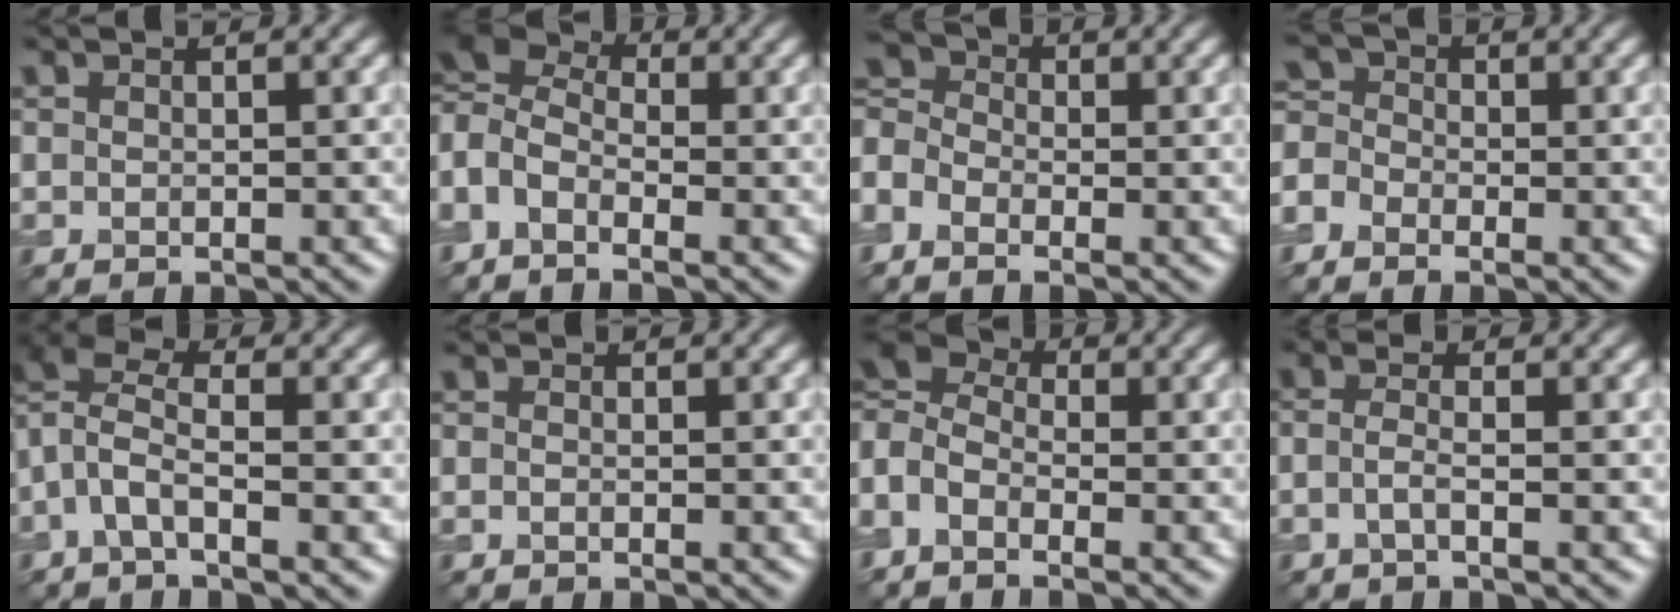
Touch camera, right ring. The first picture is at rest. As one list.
[{"total": 5.8, "force": [-0.6, 3.6, 4.4], "torque": [-0.100, 0.008, -0.026]}, {"total": 5.2, "force": [-2.2, 3.4, 3.3], "torque": [-0.095, 0.002, -0.042]}, {"total": 3.7, "force": [-2.0, 2.5, 1.8], "torque": [-0.041, 0.007, -0.046]}, {"total": 5.0, "force": [-0.8, 2.2, 4.4], "torque": [-0.100, 0.014, -0.032]}, {"total": 0.6, "force": [-0.3, 0.3, 0.5], "torque": [-0.012, -0.006, -0.008]}, {"total": 5.3, "force": [-1.5, 3.4, 3.7], "torque": [-0.084, 0.007, -0.046]}, {"total": 1.9, "force": [-0.7, 0.5, 1.7], "torque": [-0.035, -0.001, -0.023]}]